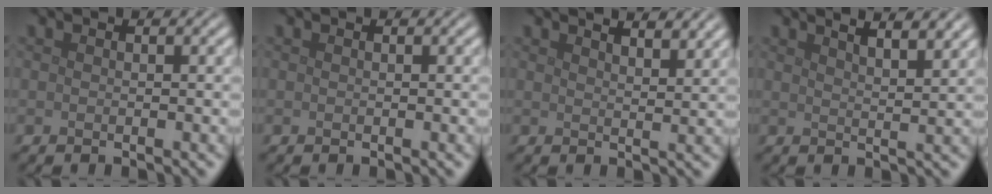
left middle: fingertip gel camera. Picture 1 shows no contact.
{"total": 0.0}
{"total": 4.9, "force": [3.8, 1.6, 2.7], "torque": [-0.012, 0.022, 0.025]}
{"total": 7.2, "force": [4.9, 2.6, 4.5], "torque": [-0.028, 0.036, 0.037]}